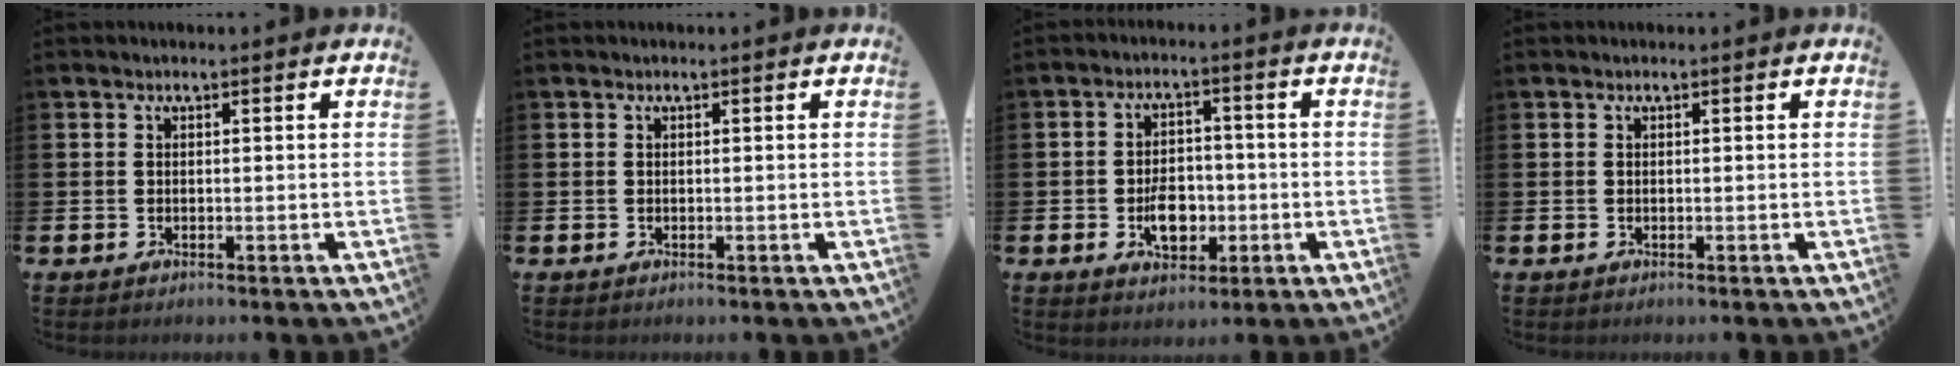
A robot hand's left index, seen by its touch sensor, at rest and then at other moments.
{"total": 0.0}
{"total": 5.4, "force": [-1.4, 3.6, 3.8], "torque": [-0.061, 0.007, -0.026]}
{"total": 0.0}